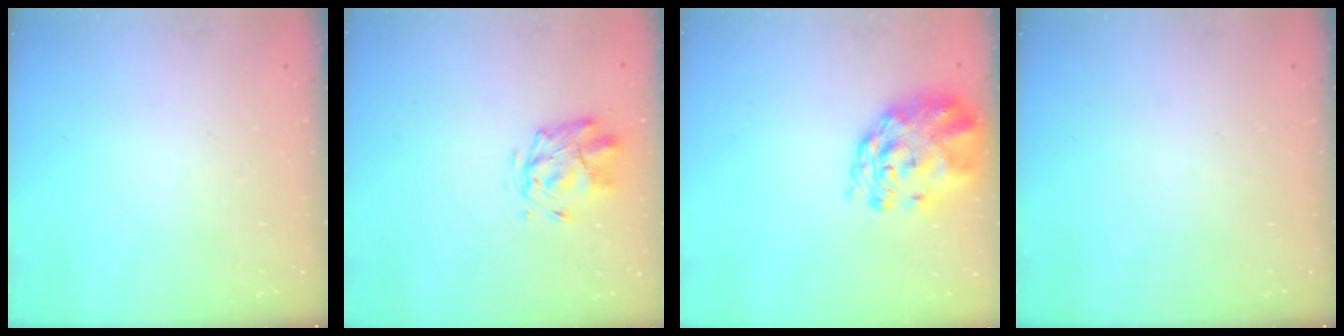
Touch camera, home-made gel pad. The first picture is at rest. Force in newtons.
{"total": 2.9, "press": 2.5, "slide": 1.4}
{"total": 3.2, "press": 3.0, "slide": 1.1}
{"total": 0.0}